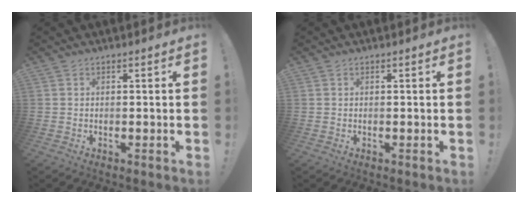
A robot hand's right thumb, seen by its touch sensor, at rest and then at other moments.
{"total": 0.0}